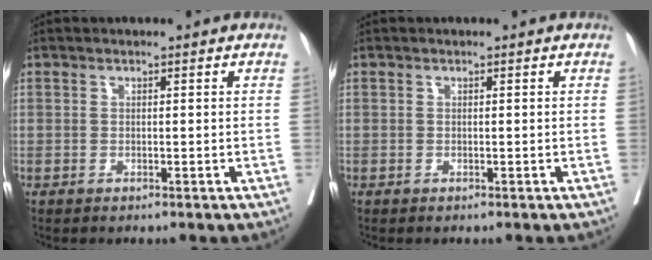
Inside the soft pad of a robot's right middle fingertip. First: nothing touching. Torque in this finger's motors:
{"motor_torque": [-0.14, 0.07, -0.02, 0.00]}